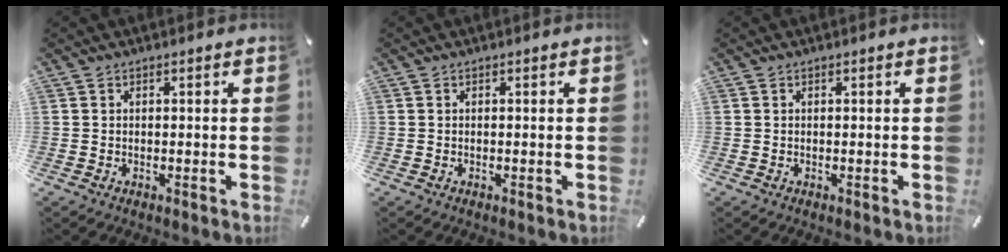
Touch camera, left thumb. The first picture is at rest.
{"total": 0.0}
{"total": 0.0}